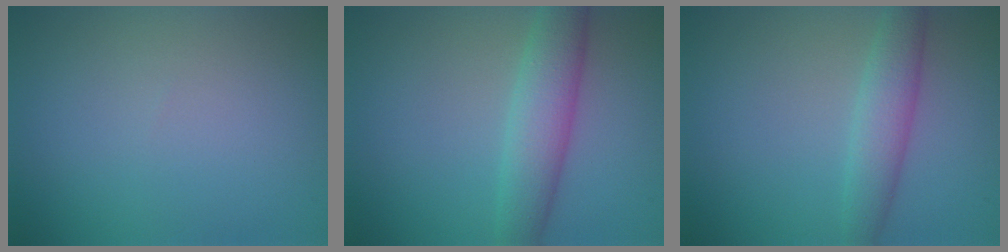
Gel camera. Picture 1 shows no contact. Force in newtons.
{"total": 4.3, "press": 4.3, "slide": 0.1}
{"total": 3.0, "press": 3.0, "slide": 0.1}